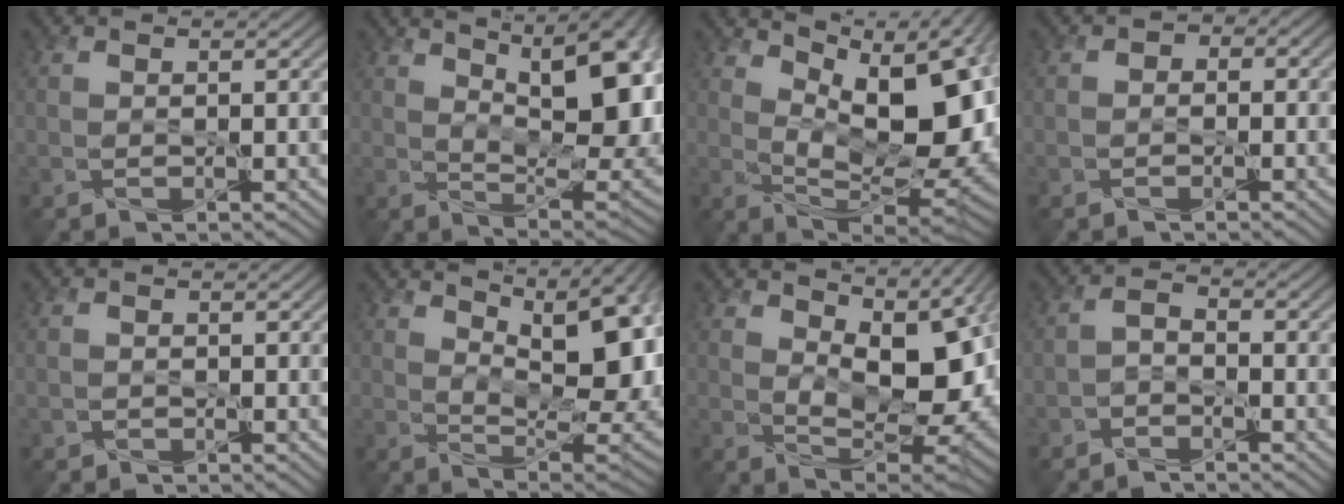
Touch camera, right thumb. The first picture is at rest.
{"total": 16.6, "force": [6.4, 6.5, 13.8], "torque": [-0.192, 0.026, 0.096]}
{"total": 14.7, "force": [4.9, 7.1, 11.9], "torque": [-0.179, 0.005, 0.089]}
{"total": 1.5, "force": [-0.7, 1.3, 0.5], "torque": [-0.002, 0.001, -0.017]}
{"total": 0.8, "force": [-0.5, 0.5, -0.1], "torque": [0.005, -0.002, -0.012]}
{"total": 14.3, "force": [6.0, 5.4, 11.8], "torque": [-0.179, 0.015, 0.089]}
{"total": 10.7, "force": [3.9, 5.0, 8.6], "torque": [-0.148, -0.005, 0.065]}
{"total": 2.4, "force": [-1.9, 1.1, 0.9], "torque": [-0.020, 0.004, -0.047]}